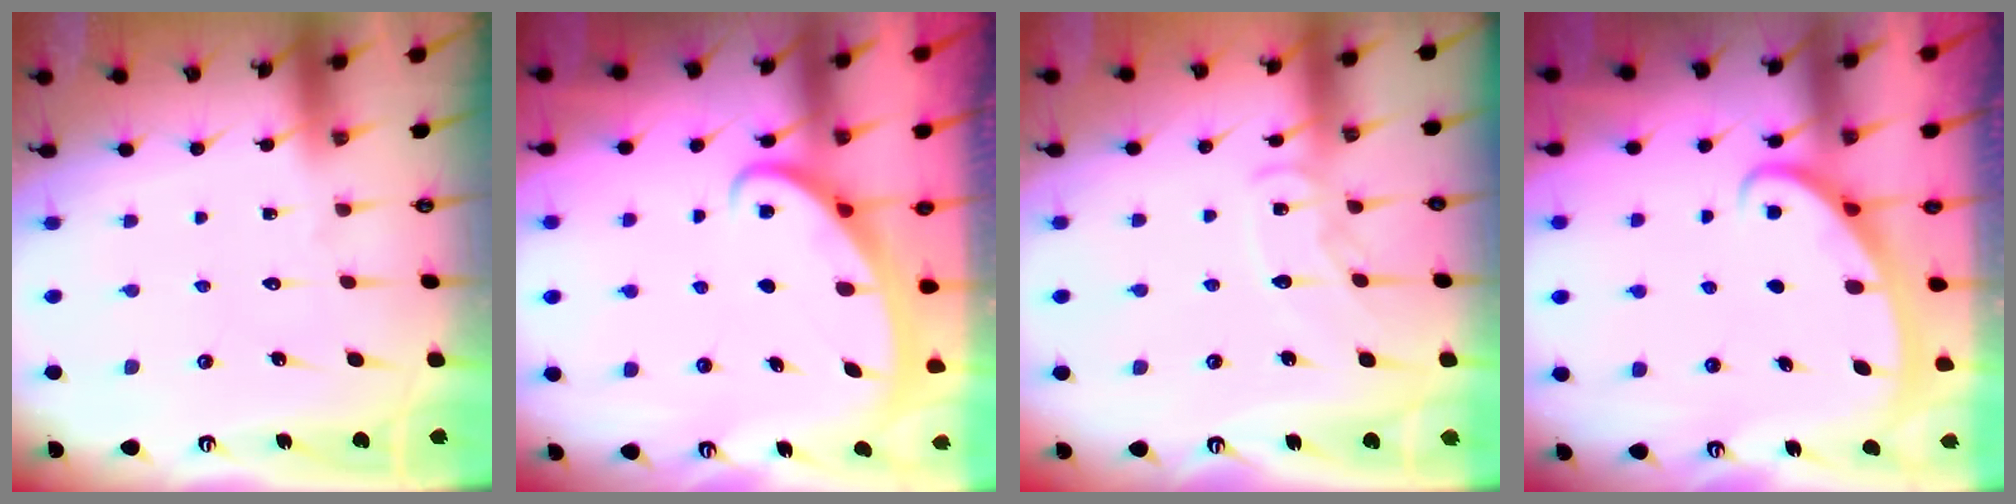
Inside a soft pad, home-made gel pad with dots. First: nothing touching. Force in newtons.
{"total": 2.4, "press": 2.4, "slide": 0.4}
{"total": 8.6, "press": 8.5, "slide": 0.8}
{"total": 2.5, "press": 2.5, "slide": 0.4}